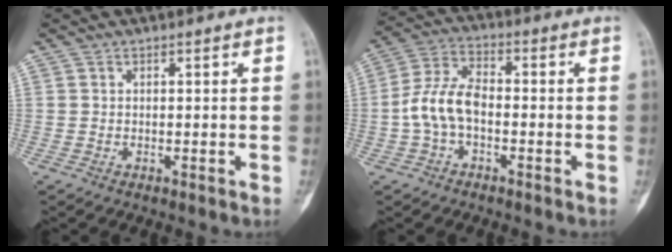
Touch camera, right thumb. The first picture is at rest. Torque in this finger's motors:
{"motor_torque": [1.00, 1.05, 0.45, -0.33, 0.11]}